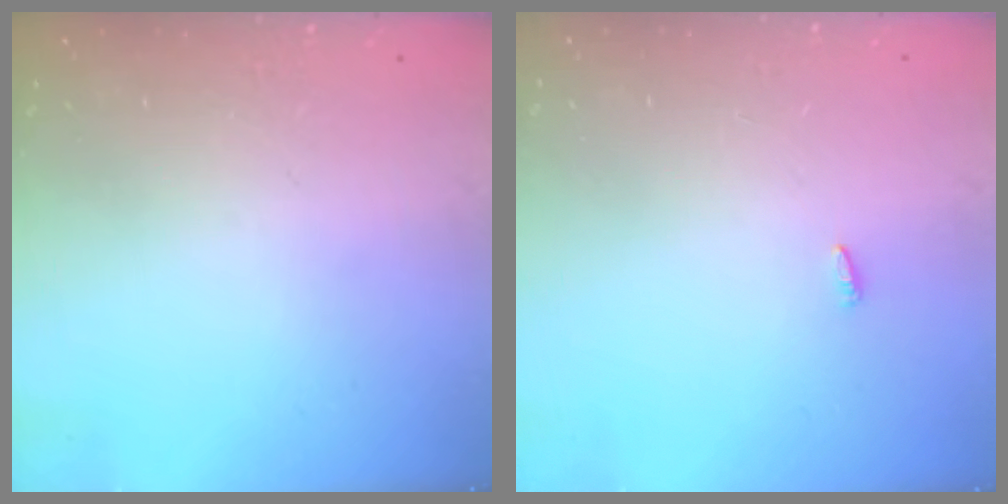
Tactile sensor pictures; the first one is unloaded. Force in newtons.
{"total": 2.1, "press": 1.9, "slide": 0.7}